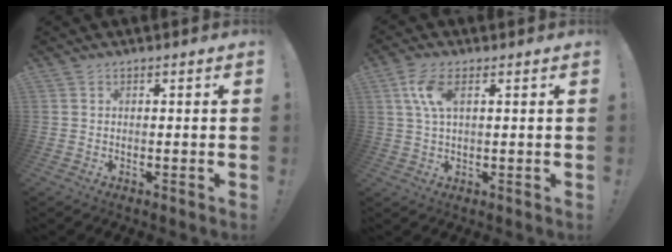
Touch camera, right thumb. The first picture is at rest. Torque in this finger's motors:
{"motor_torque": [1.41, 1.29, 0.71, -0.25, 0.03]}